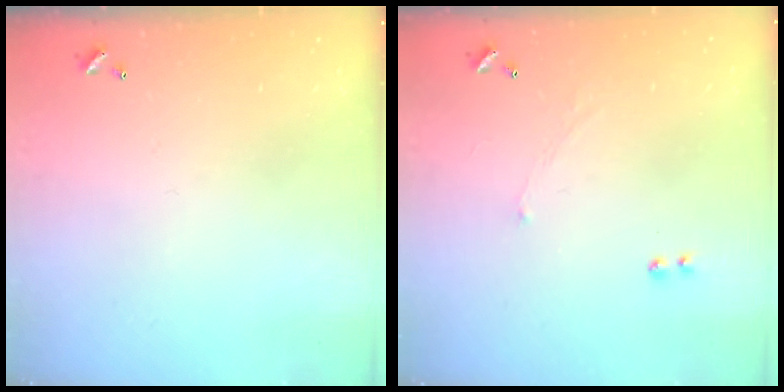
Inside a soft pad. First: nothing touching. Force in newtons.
{"total": 1.0, "press": 0.7, "slide": 0.6}